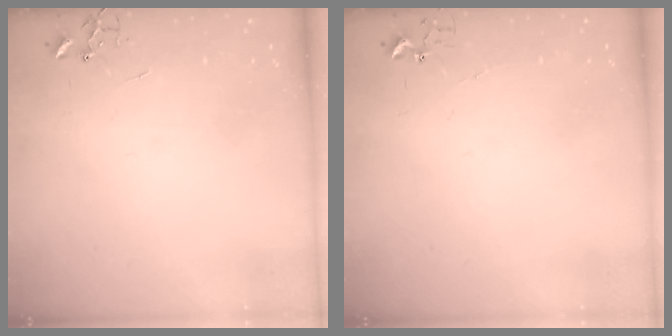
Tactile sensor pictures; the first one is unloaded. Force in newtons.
{"total": 2.9, "press": 2.9, "slide": 0.3}